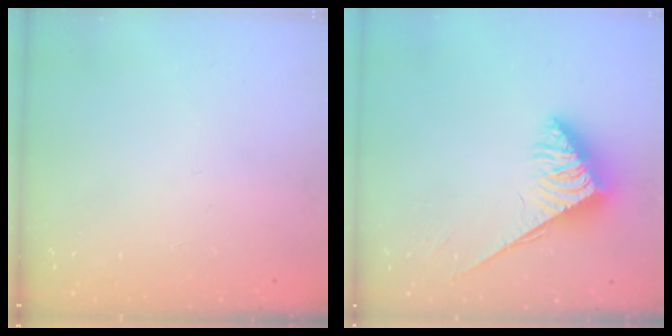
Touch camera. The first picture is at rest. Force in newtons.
{"total": 3.7, "press": 3.7, "slide": 0.6}